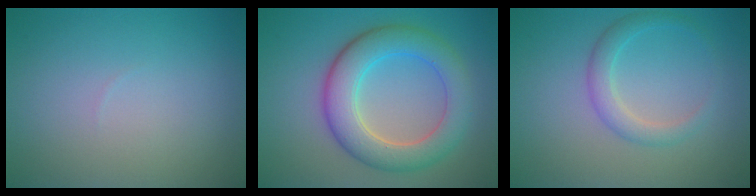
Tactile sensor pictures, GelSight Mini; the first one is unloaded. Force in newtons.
{"total": 6.6, "press": 6.6, "slide": 0.3}
{"total": 2.3, "press": 2.3, "slide": 0.2}